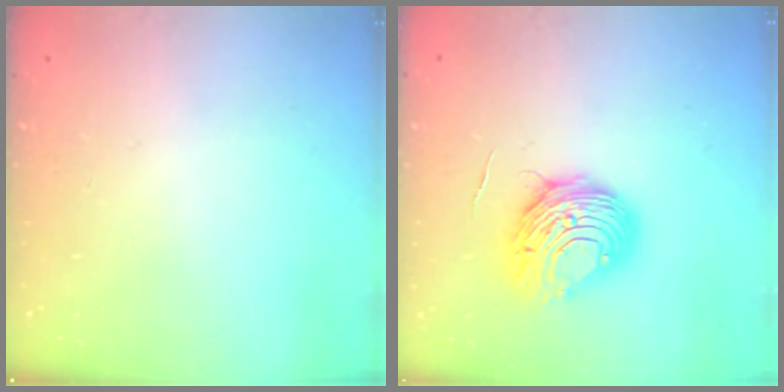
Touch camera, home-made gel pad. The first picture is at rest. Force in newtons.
{"total": 10.3, "press": 10.3, "slide": 0.7}